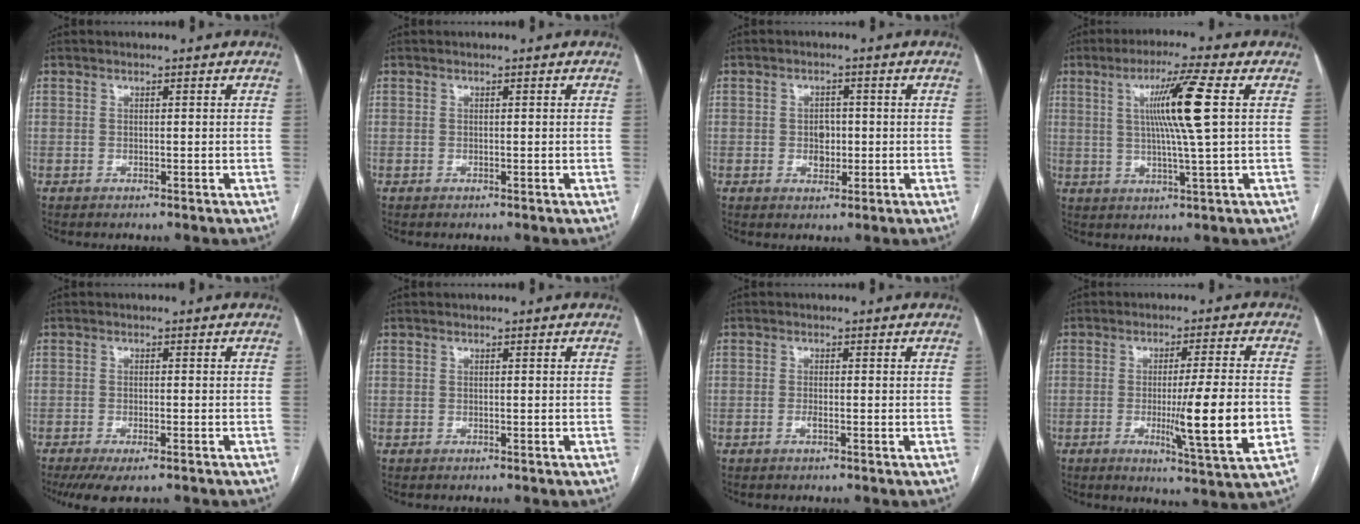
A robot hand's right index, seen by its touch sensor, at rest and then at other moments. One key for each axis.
{"total": 0.0}
{"total": 3.0, "fx": -0.2, "fy": 2.2, "fz": 2.0, "tx": -0.024, "ty": 0.003, "tz": 0.000}
{"total": 9.7, "fx": 2.1, "fy": -1.3, "fz": 9.4, "tx": -0.166, "ty": 0.002, "tz": 0.040}
{"total": 6.4, "fx": -4.8, "fy": 1.3, "fz": 4.0, "tx": -0.055, "ty": -0.012, "tz": -0.076}
{"total": 0.0}
{"total": 0.9, "fx": -0.4, "fy": 0.1, "fz": 0.8, "tx": -0.017, "ty": 0.000, "tz": -0.008}
{"total": 11.9, "fx": -2.2, "fy": -0.5, "fz": 11.7, "tx": -0.175, "ty": -0.026, "tz": -0.038}